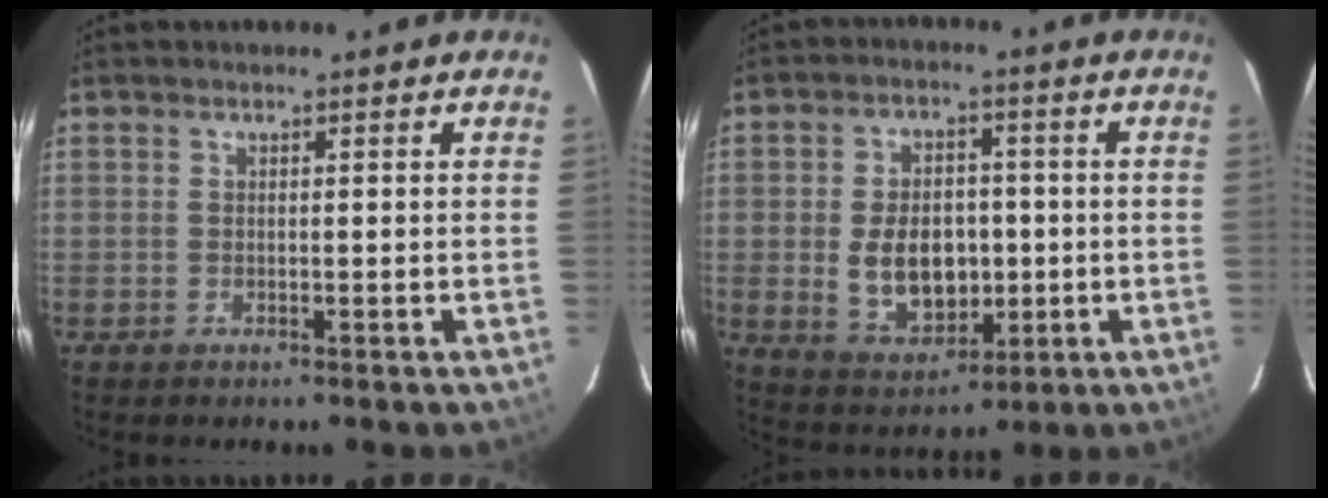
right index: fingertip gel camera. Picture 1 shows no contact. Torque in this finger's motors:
{"motor_torque": [0.25, -0.02, 0.56, 0.05]}